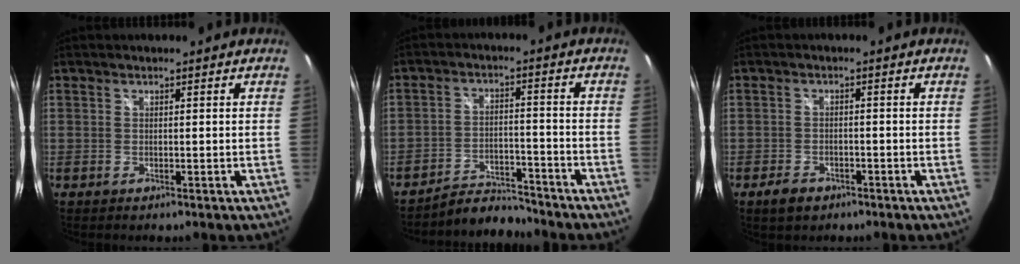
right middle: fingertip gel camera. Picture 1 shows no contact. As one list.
[{"total": 6.6, "force": [-6.6, 0.5, 0.1], "torque": [-0.019, 0.016, -0.112]}, {"total": 3.9, "force": [-2.6, 2.4, 1.7], "torque": [-0.042, -0.002, -0.041]}]